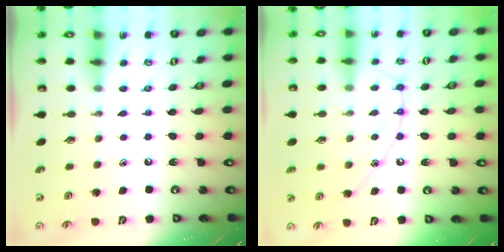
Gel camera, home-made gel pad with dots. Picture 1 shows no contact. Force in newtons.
{"total": 11.8, "press": 11.8, "slide": 1.0}